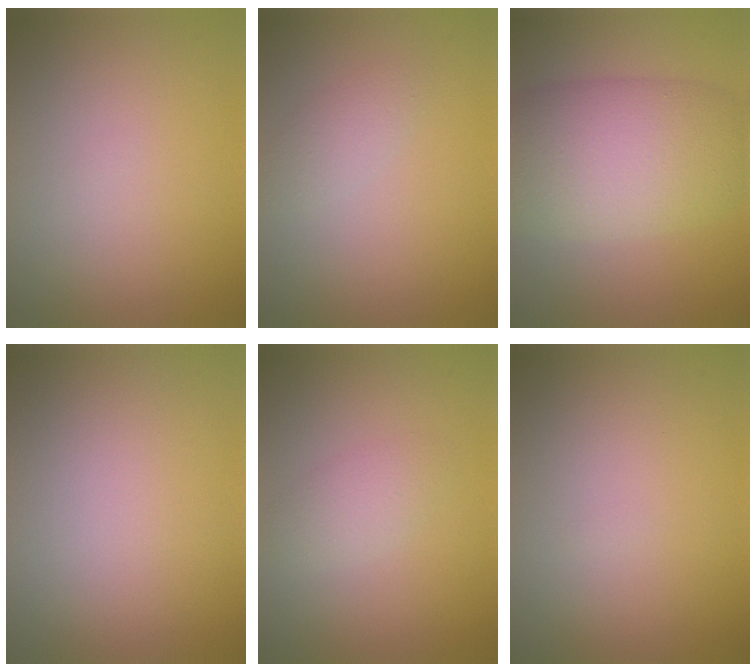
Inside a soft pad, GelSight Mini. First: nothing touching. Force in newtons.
{"total": 1.6, "press": 1.6, "slide": 0.2}
{"total": 10.0, "press": 10.0, "slide": 0.3}
{"total": 0.0}
{"total": 2.0, "press": 2.0, "slide": 0.1}
{"total": 0.0}